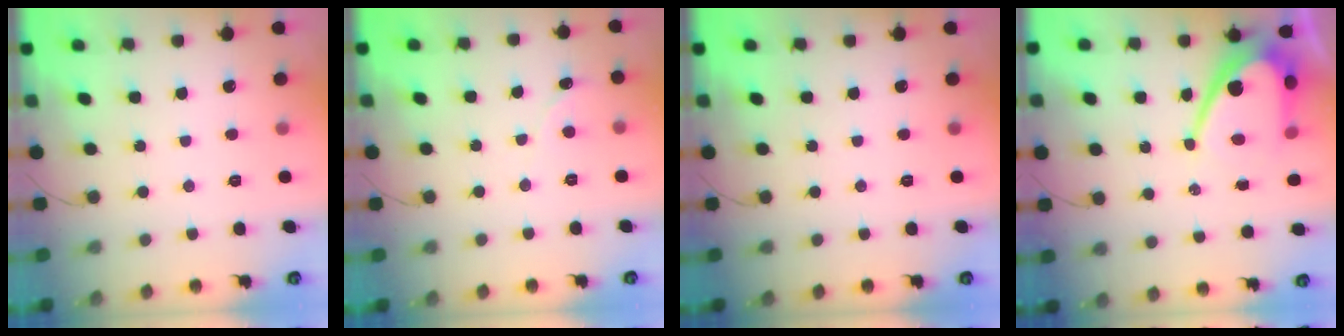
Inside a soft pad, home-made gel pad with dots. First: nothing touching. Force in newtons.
{"total": 0.0}
{"total": 0.0}
{"total": 12.2, "press": 12.2, "slide": 1.1}